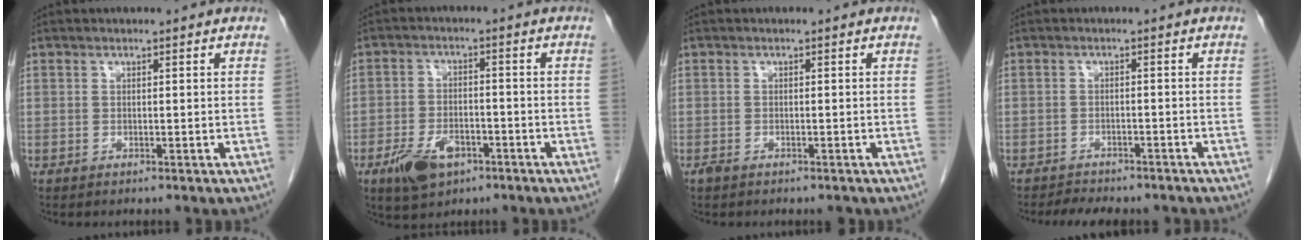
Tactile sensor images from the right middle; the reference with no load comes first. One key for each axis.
{"total": 7.1, "fx": -3.8, "fy": 3.8, "fz": 4.6, "tx": -0.089, "ty": -0.002, "tz": -0.061}
{"total": 2.1, "fx": -1.7, "fy": 0.9, "fz": 1.0, "tx": -0.019, "ty": -0.004, "tz": -0.021}
{"total": 6.2, "fx": -5.5, "fy": 1.8, "fz": 2.1, "tx": -0.037, "ty": 0.000, "tz": -0.073}